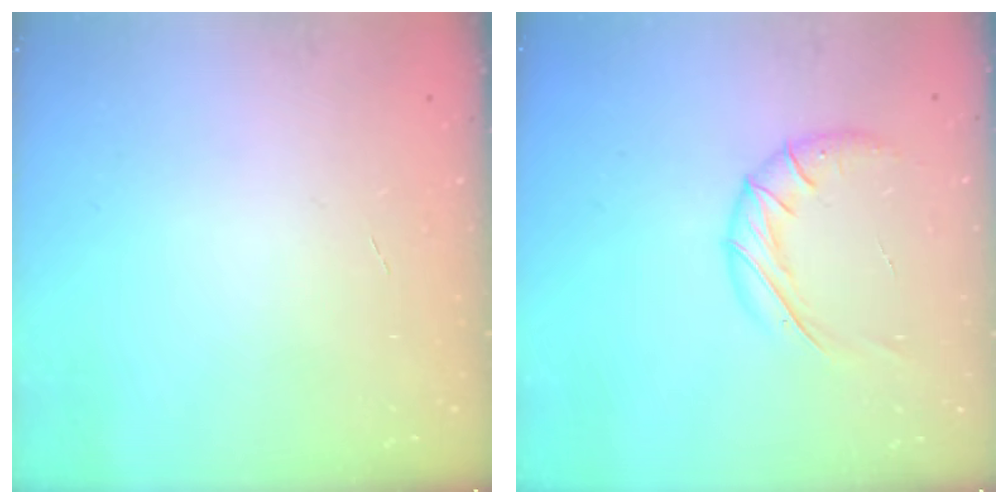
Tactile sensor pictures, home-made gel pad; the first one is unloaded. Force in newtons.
{"total": 9.7, "press": 9.7, "slide": 0.8}